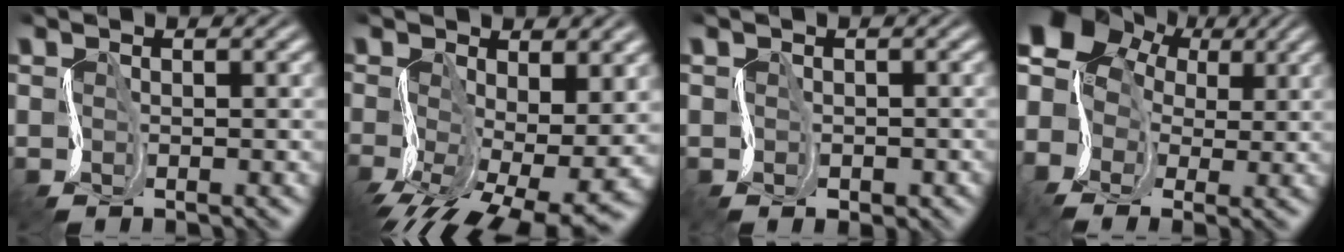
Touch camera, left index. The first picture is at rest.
{"total": 11.1, "force": [-3.2, 5.2, 9.3], "torque": [-0.153, -0.033, -0.044]}
{"total": 1.0, "force": [-0.2, 0.9, 0.3], "torque": [-0.002, -0.002, -0.005]}
{"total": 9.2, "force": [0.9, 7.7, 4.9], "torque": [-0.103, 0.025, -0.004]}